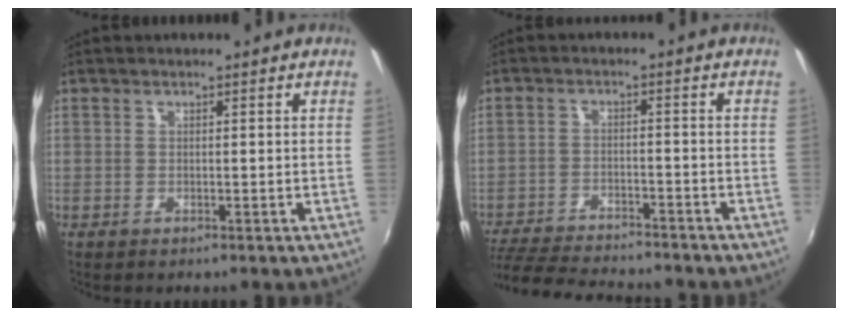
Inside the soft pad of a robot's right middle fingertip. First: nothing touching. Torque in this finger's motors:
{"motor_torque": [0.94, -1.20, 0.11, 0.06]}